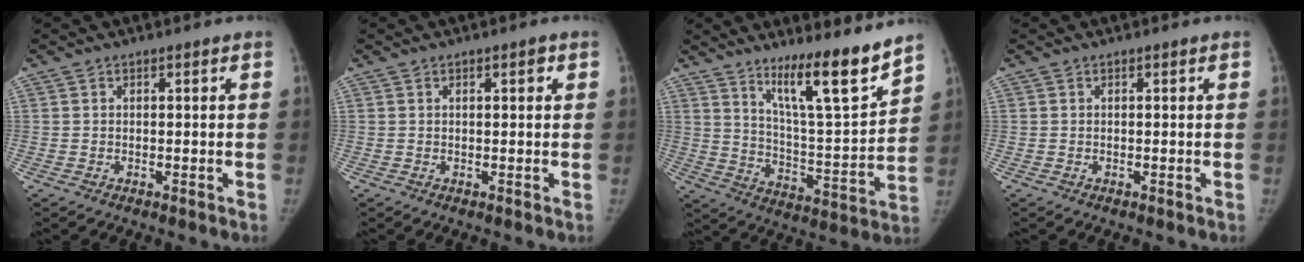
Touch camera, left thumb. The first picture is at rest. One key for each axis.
{"total": 1.4, "fx": 0.7, "fy": 0.5, "fz": 1.2, "tx": -0.013, "ty": 0.000, "tz": 0.009}
{"total": 15.2, "fx": 11.4, "fy": 1.7, "fz": 10.0, "tx": -0.140, "ty": -0.091, "tz": 0.197}
{"total": 0.0}